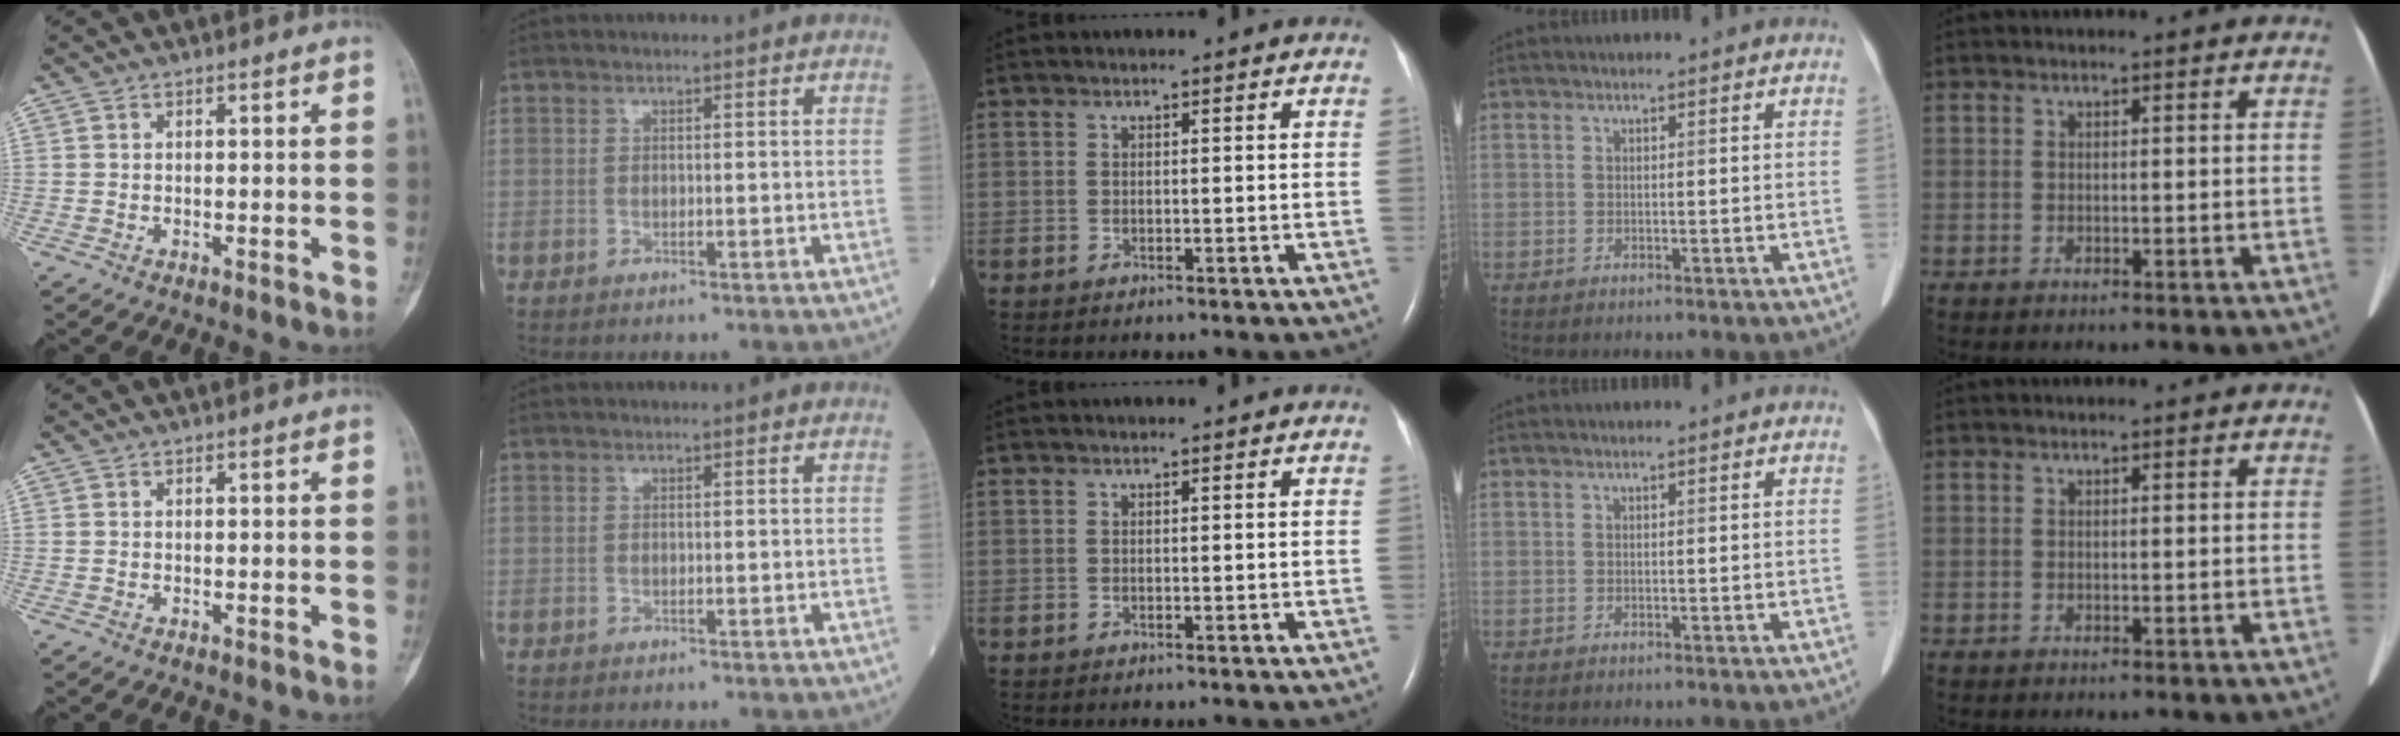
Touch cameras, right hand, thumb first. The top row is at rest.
{}